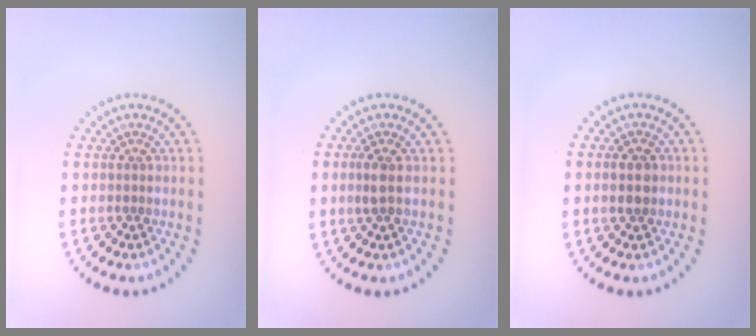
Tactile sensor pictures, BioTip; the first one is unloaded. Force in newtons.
{"total": 1.5, "press": 1.3, "slide": 0.6}
{"total": 2.4, "press": 2.4, "slide": 0.0}